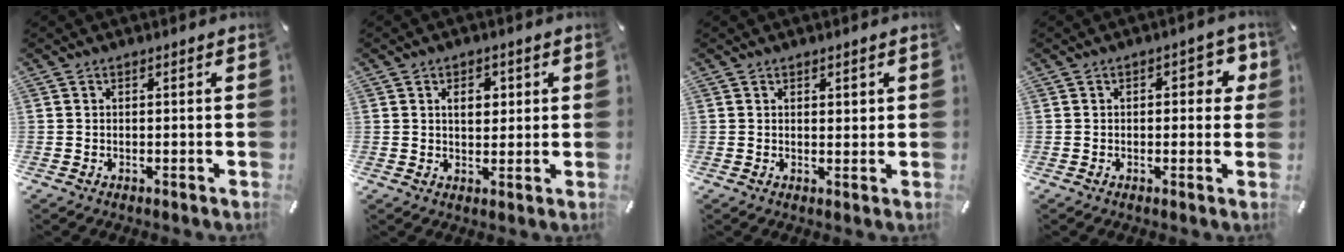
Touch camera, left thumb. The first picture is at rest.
{"total": 5.0, "force": [1.4, 3.5, 3.3], "torque": [-0.034, -0.007, 0.013]}
{"total": 1.2, "force": [0.9, 0.8, 0.3], "torque": [0.002, -0.003, 0.015]}
{"total": 5.3, "force": [0.9, 2.8, 4.3], "torque": [-0.046, -0.002, 0.006]}